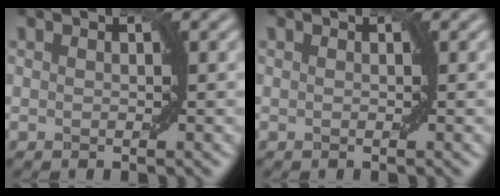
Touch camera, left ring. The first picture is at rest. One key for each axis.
{"total": 0.0}